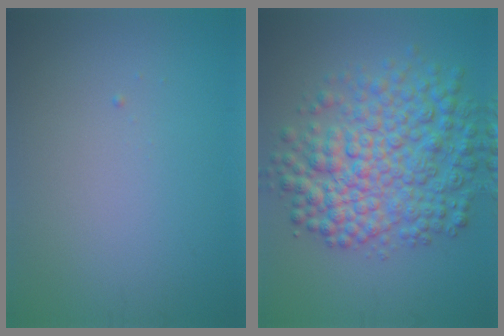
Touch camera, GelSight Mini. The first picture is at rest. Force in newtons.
{"total": 8.7, "press": 8.7, "slide": 0.1}